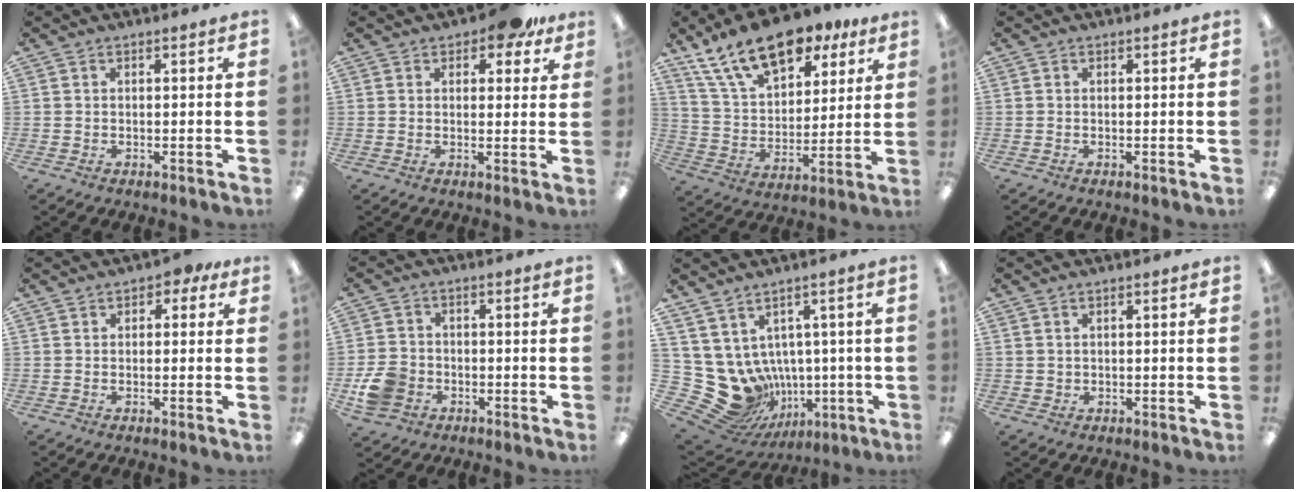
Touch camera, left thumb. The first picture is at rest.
{"total": 6.4, "force": [4.2, 3.1, 3.7], "torque": [-0.042, -0.013, 0.070]}
{"total": 19.2, "force": [12.9, 9.4, 10.7], "torque": [-0.183, -0.060, 0.231]}
{"total": 0.0}
{"total": 2.0, "force": [0.7, 1.4, 1.2], "torque": [-0.017, 0.002, 0.010]}
{"total": 7.1, "force": [-2.7, 5.7, 3.2], "torque": [-0.068, 0.015, -0.051]}
{"total": 13.4, "force": [-2.0, 12.0, 5.8], "torque": [-0.149, -0.020, -0.002]}
{"total": 1.2, "force": [0.6, 1.0, 0.1], "torque": [-0.002, 0.003, 0.010]}